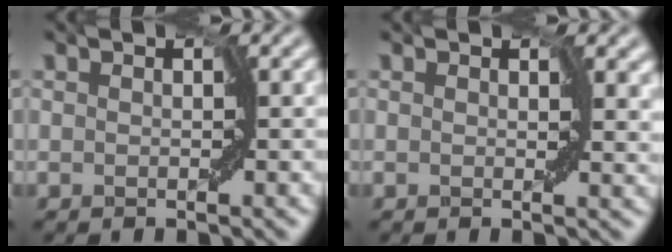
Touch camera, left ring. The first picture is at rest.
{"total": 1.8, "force": [0.7, 1.1, 1.3], "torque": [-0.017, -0.003, 0.004]}